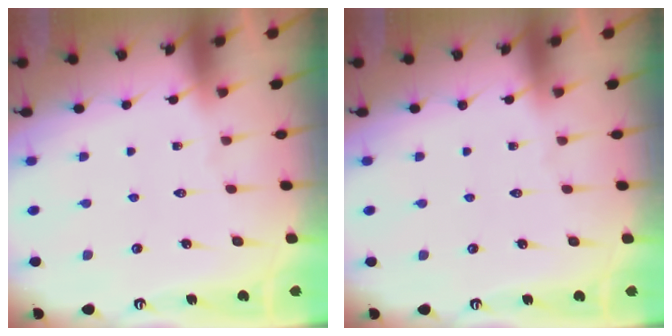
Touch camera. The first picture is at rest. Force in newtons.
{"total": 0.0}